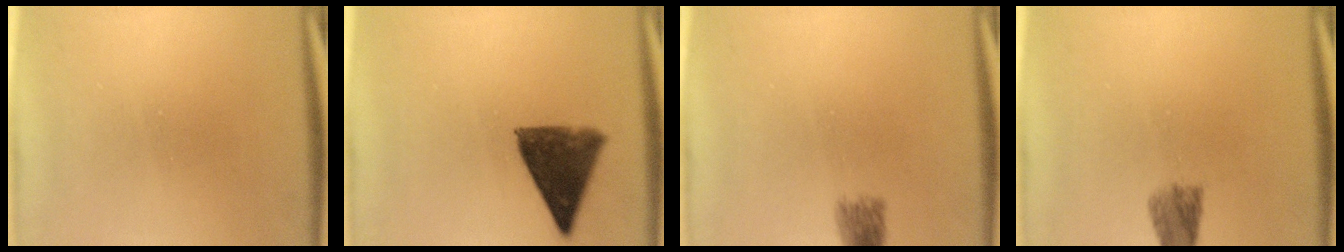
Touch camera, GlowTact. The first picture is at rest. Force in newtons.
{"total": 10.5}
{"total": 2.0}
{"total": 3.8}